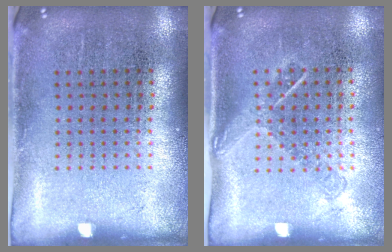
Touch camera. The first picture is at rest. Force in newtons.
{"total": 1.2, "press": 0.9, "slide": 0.9}